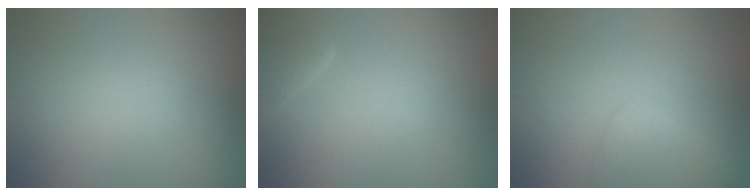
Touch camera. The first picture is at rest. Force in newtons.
{"total": 2.2, "press": 2.2, "slide": 0.1}
{"total": 2.6, "press": 2.6, "slide": 0.1}